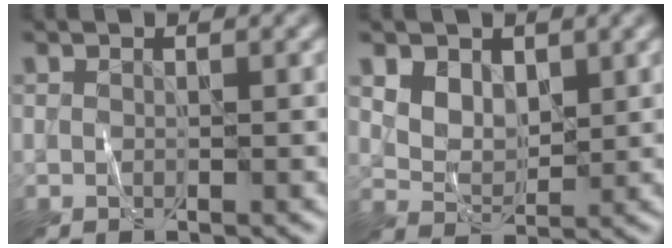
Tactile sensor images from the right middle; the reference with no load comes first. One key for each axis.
{"total": 3.7, "fx": 1.9, "fy": 2.5, "fz": 1.9, "tx": -0.045, "ty": -0.007, "tz": 0.043}